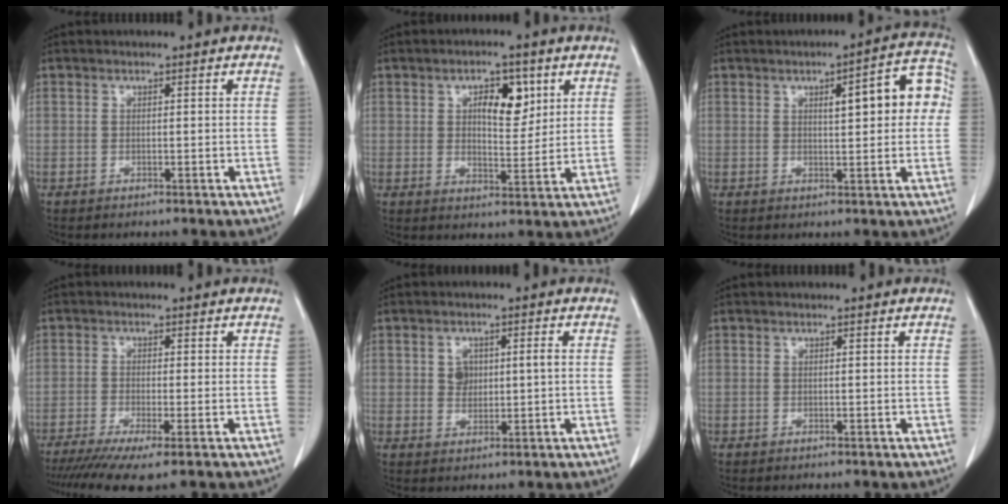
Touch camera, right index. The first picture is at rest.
{"total": 6.5, "force": [2.6, 2.9, 5.2], "torque": [-0.081, 0.001, 0.044]}
{"total": 9.2, "force": [1.7, 2.3, 8.7], "torque": [-0.108, 0.028, 0.020]}
{"total": 8.1, "force": [-5.5, 0.6, 5.9], "torque": [-0.097, -0.017, -0.090]}
{"total": 3.6, "force": [0.6, 2.0, 2.9], "torque": [-0.051, 0.008, 0.016]}
{"total": 0.0}